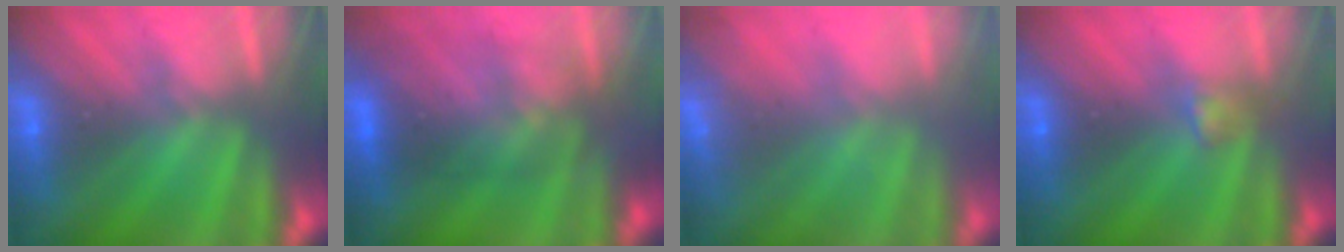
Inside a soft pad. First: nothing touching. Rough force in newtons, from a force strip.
{"total": 2.8}
{"total": 1.0}
{"total": 3.1}